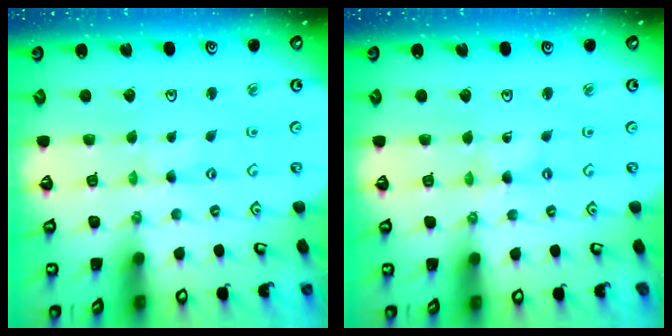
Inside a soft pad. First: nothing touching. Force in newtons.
{"total": 0.0}